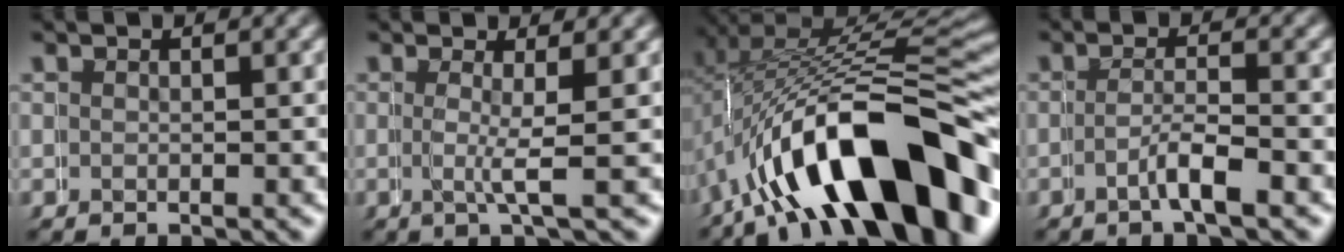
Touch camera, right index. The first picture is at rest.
{"total": 2.2, "force": [0.7, -1.3, 1.6], "torque": [-0.035, -0.008, 0.014]}
{"total": 14.9, "force": [-5.0, 6.9, 12.2], "torque": [-0.209, -0.025, -0.054]}
{"total": 1.8, "force": [-1.0, 0.2, 1.5], "torque": [-0.028, -0.005, -0.019]}